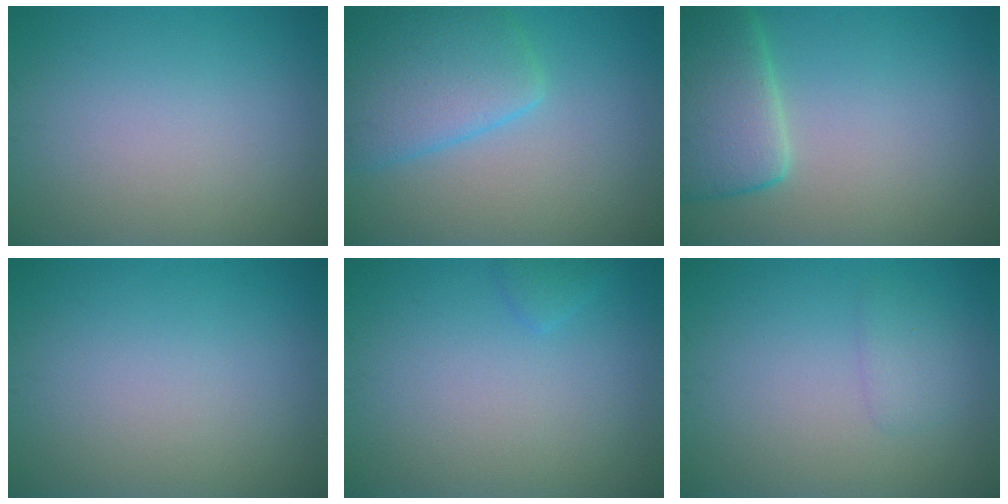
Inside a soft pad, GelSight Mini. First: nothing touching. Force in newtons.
{"total": 6.0, "press": 6.0, "slide": 0.4}
{"total": 6.4, "press": 6.4, "slide": 0.5}
{"total": 0.0}
{"total": 0.9, "press": 0.9, "slide": 0.1}
{"total": 1.4, "press": 1.4, "slide": 0.1}